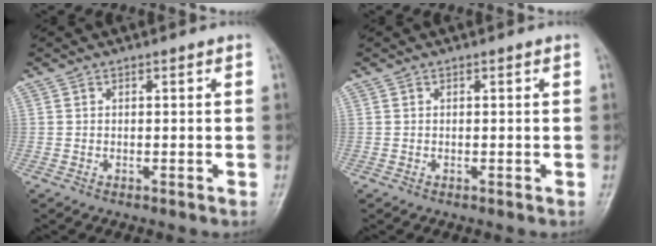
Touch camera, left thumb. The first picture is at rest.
{"total": 0.0}